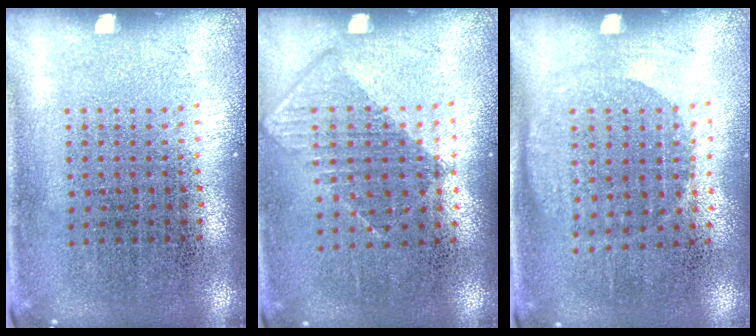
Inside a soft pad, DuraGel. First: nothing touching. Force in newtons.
{"total": 0.8, "press": 0.7, "slide": 0.4}
{"total": 1.1, "press": 1.0, "slide": 0.4}